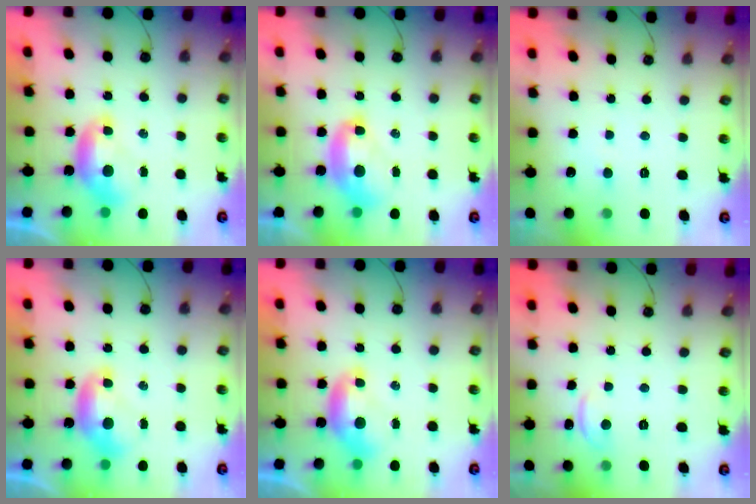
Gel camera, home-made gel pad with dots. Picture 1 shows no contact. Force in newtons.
{"total": 3.3, "press": 3.3, "slide": 0.2}
{"total": 2.9, "press": 2.9, "slide": 0.2}
{"total": 0.0}
{"total": 0.0}
{"total": 0.7, "press": 0.5, "slide": 0.4}